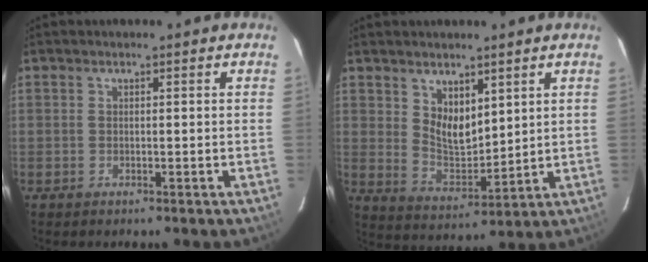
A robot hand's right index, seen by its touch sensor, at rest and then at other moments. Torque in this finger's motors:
{"motor_torque": [0.07, 0.05, 0.05, 0.06]}